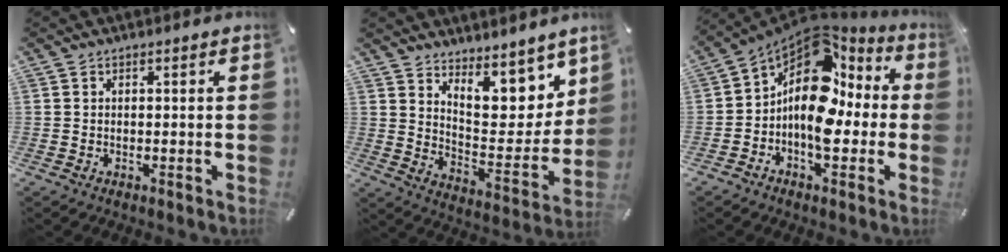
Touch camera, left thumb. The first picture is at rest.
{"total": 12.2, "force": [8.9, 6.6, 5.1], "torque": [-0.057, -0.087, 0.163]}
{"total": 15.2, "force": [0.3, 9.8, 11.5], "torque": [-0.192, -0.018, 0.002]}